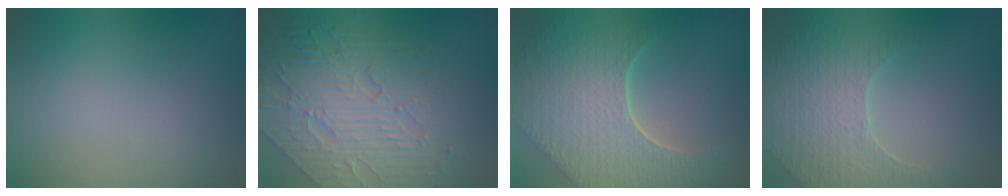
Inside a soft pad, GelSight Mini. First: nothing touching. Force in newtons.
{"total": 7.4, "press": 5.6, "slide": 4.8}
{"total": 8.6, "press": 6.1, "slide": 6.1}
{"total": 3.8, "press": 3.6, "slide": 1.2}